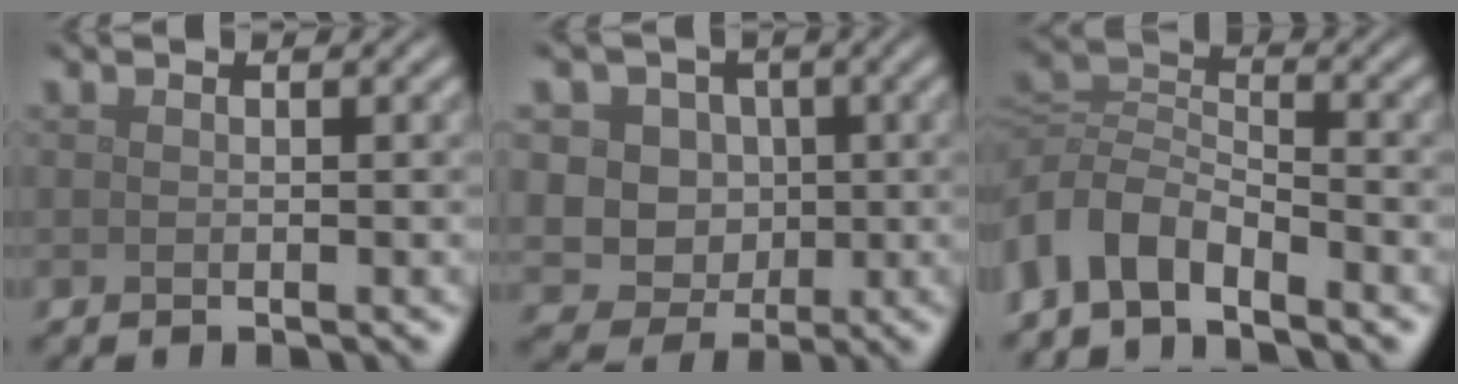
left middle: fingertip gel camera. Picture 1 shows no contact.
{"total": 8.7, "force": [2.0, 7.7, 3.5], "torque": [-0.061, 0.027, 0.017]}
{"total": 5.1, "force": [-3.0, 2.8, 3.0], "torque": [-0.057, 0.000, -0.072]}